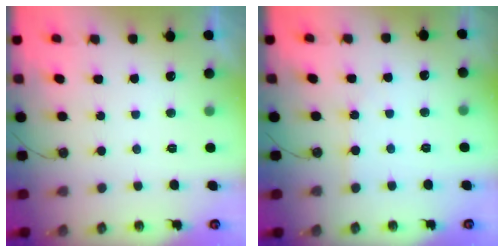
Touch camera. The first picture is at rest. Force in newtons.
{"total": 2.1, "press": 2.0, "slide": 0.3}